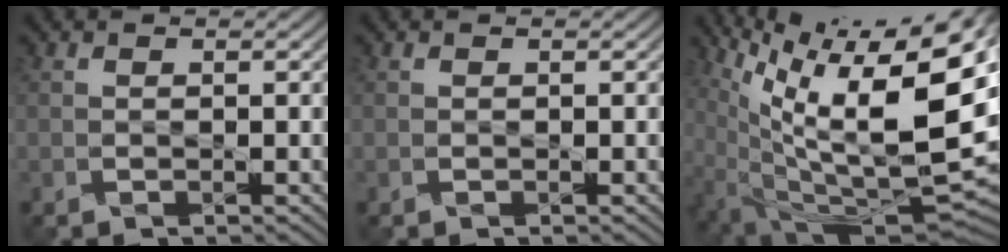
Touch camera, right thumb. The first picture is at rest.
{"total": 0.0}
{"total": 18.2, "force": [7.2, 4.7, 16.0], "torque": [-0.240, 0.021, 0.134]}